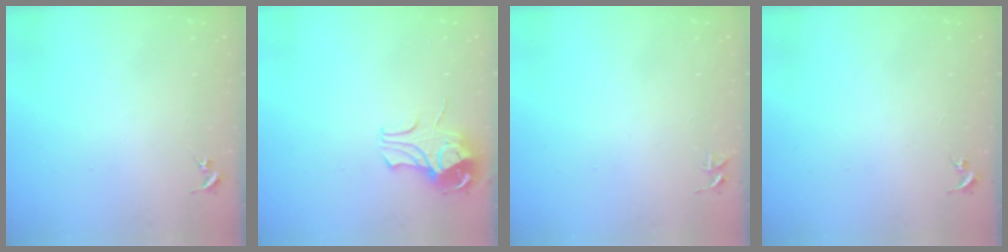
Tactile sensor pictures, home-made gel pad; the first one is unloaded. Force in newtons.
{"total": 9.0, "press": 8.9, "slide": 1.0}
{"total": 3.7, "press": 3.7, "slide": 0.3}
{"total": 0.0}